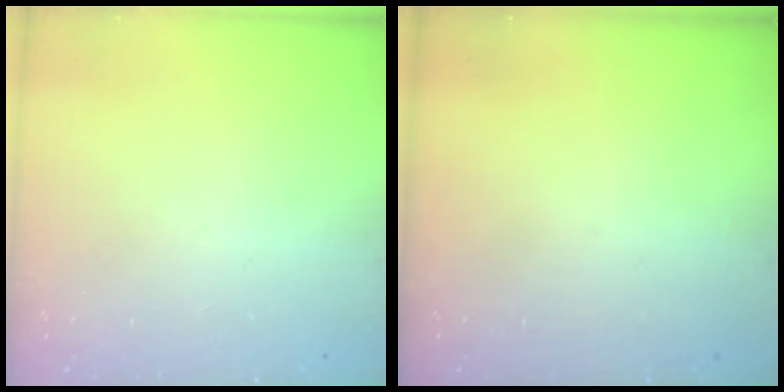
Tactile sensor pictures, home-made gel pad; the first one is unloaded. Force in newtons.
{"total": 0.0}